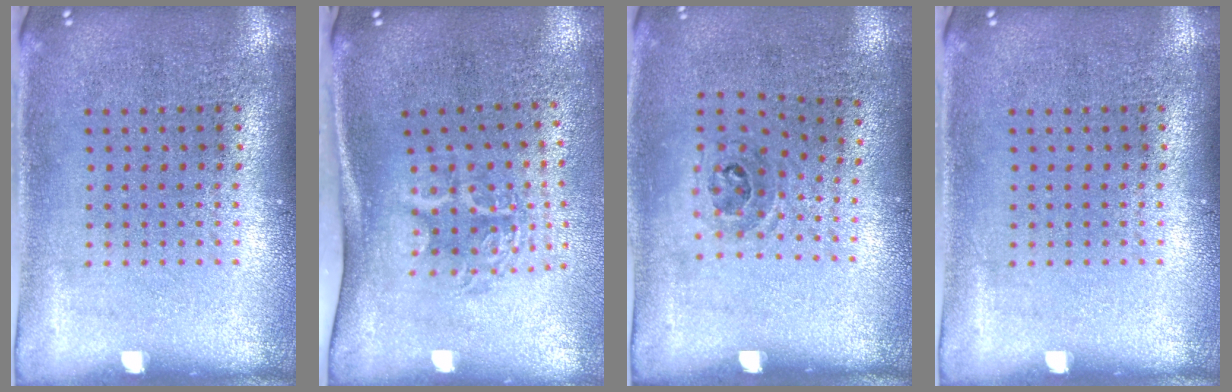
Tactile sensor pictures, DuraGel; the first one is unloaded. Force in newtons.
{"total": 1.9, "press": 1.3, "slide": 1.4}
{"total": 1.1, "press": 0.7, "slide": 0.8}
{"total": 0.0}